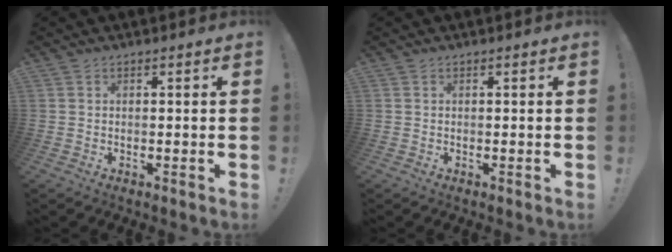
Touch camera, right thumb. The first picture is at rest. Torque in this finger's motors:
{"motor_torque": [-0.01, 0.00, -0.05, 0.05, 0.01]}